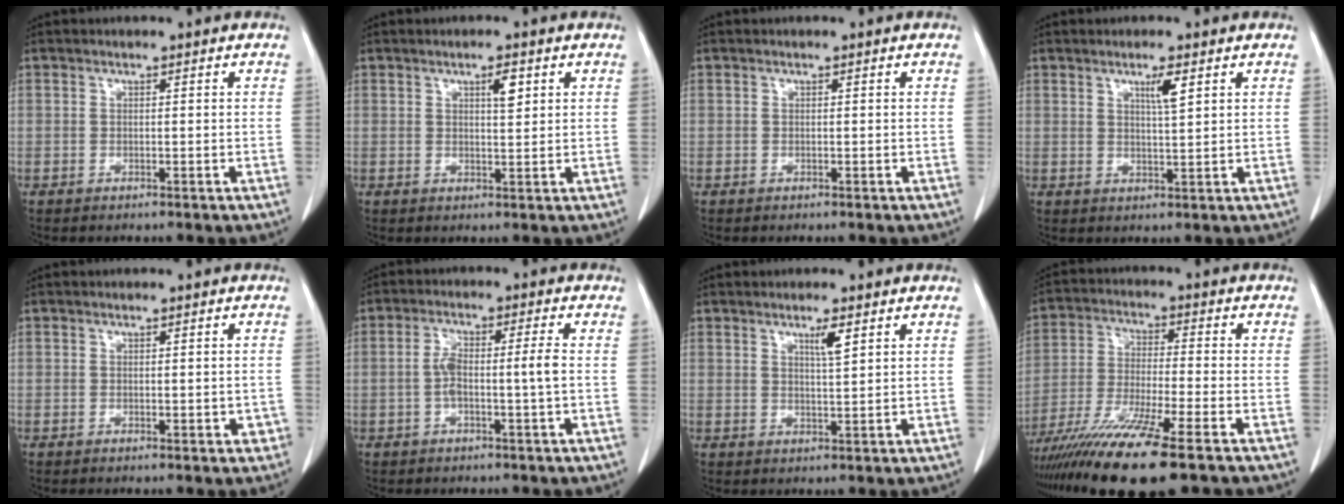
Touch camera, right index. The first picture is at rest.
{"total": 2.6, "force": [1.2, 0.5, 2.3], "torque": [-0.040, -0.004, 0.019]}
{"total": 0.0}
{"total": 3.1, "force": [1.6, 0.0, 2.7], "torque": [-0.049, -0.005, 0.029]}
{"total": 2.0, "force": [-0.4, 0.9, 1.7], "torque": [-0.016, 0.005, 0.000]}
{"total": 5.0, "force": [-0.7, 0.2, 4.9], "torque": [-0.100, 0.015, -0.010]}
{"total": 2.8, "force": [1.6, 0.0, 2.4], "torque": [-0.046, -0.004, 0.029]}
{"total": 14.3, "force": [-10.0, -0.2, 10.1], "torque": [-0.201, -0.042, -0.177]}